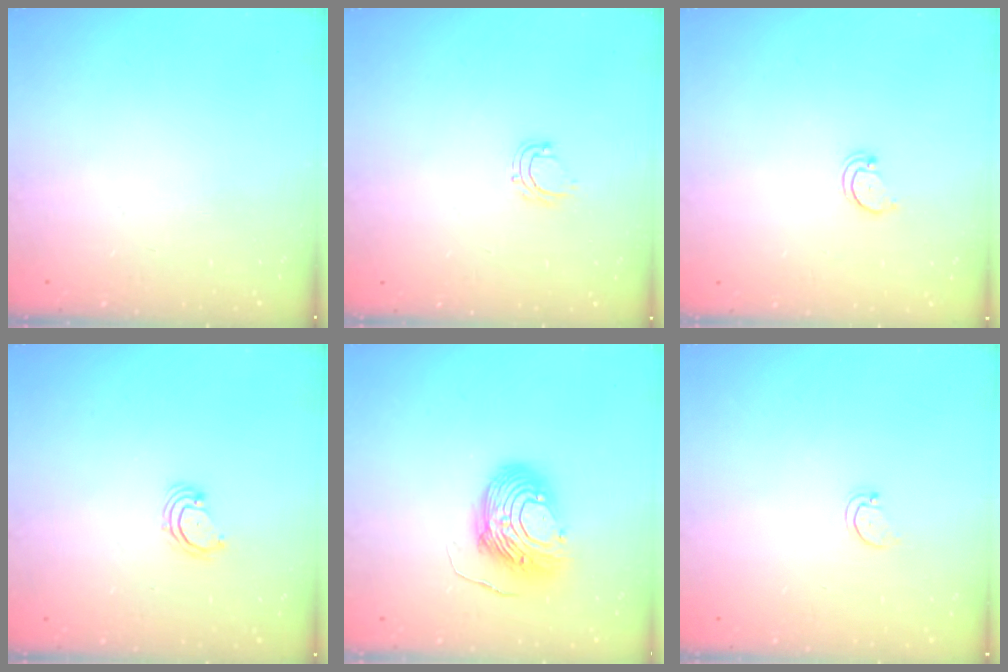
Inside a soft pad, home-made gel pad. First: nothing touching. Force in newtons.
{"total": 4.9, "press": 4.8, "slide": 0.4}
{"total": 2.0, "press": 2.0, "slide": 0.2}
{"total": 2.7, "press": 2.7, "slide": 0.3}
{"total": 12.4, "press": 12.3, "slide": 1.0}
{"total": 1.5, "press": 1.5, "slide": 0.3}